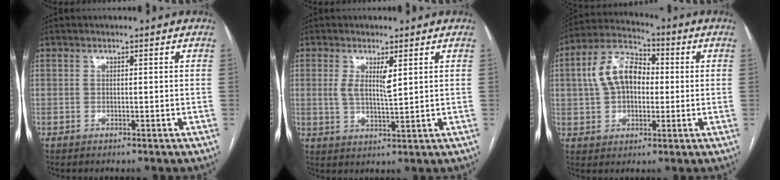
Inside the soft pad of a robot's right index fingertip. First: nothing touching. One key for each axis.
{"total": 4.3, "fx": 1.4, "fy": 0.8, "fz": 3.9, "tx": -0.078, "ty": -0.008, "tz": 0.030}
{"total": 10.7, "fx": 1.3, "fy": 6.9, "fz": 8.2, "tx": -0.174, "ty": 0.036, "tz": 0.022}